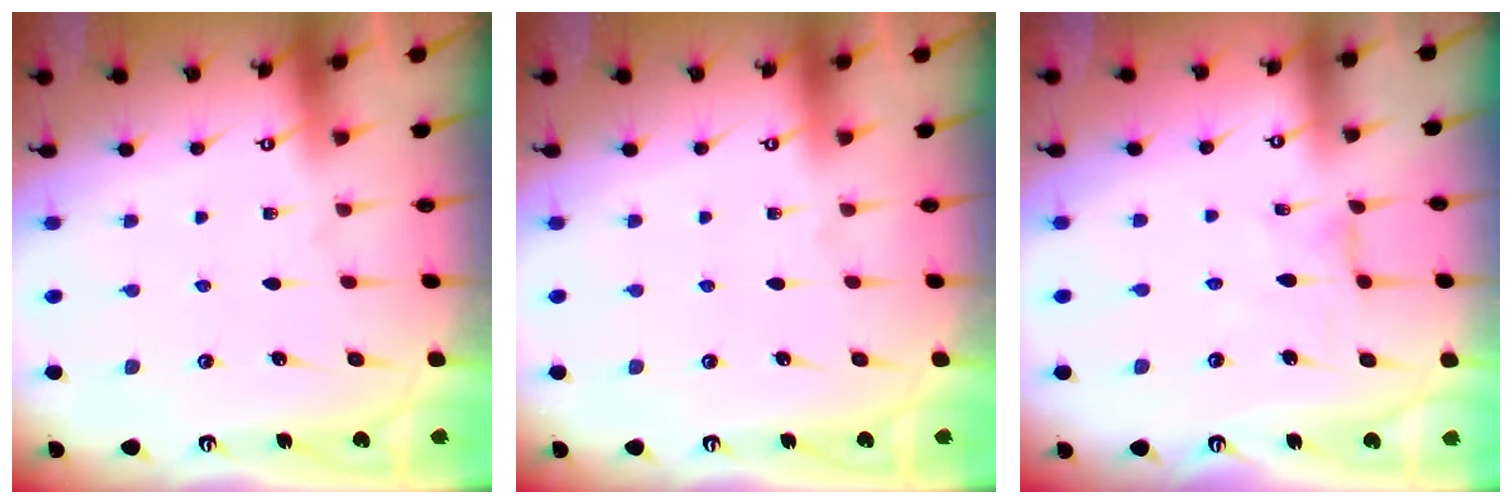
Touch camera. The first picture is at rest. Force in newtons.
{"total": 0.0}
{"total": 1.6, "press": 1.6, "slide": 0.1}